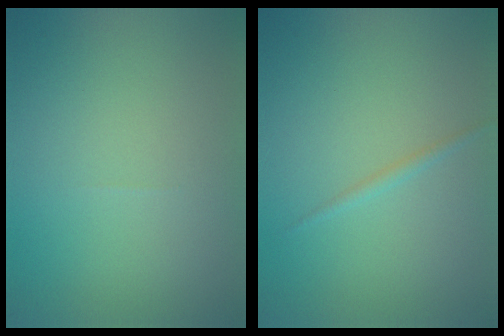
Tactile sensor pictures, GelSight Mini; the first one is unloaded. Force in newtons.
{"total": 0.8, "press": 0.8, "slide": 0.1}